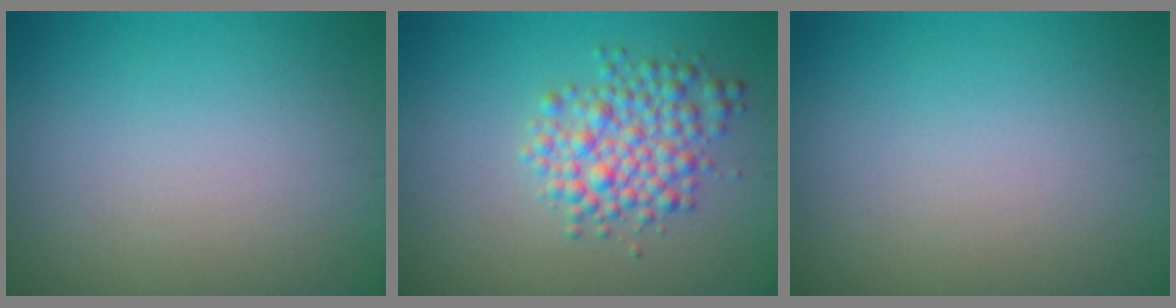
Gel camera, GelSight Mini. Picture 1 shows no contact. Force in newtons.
{"total": 4.3, "press": 4.3, "slide": 0.1}
{"total": 0.0}